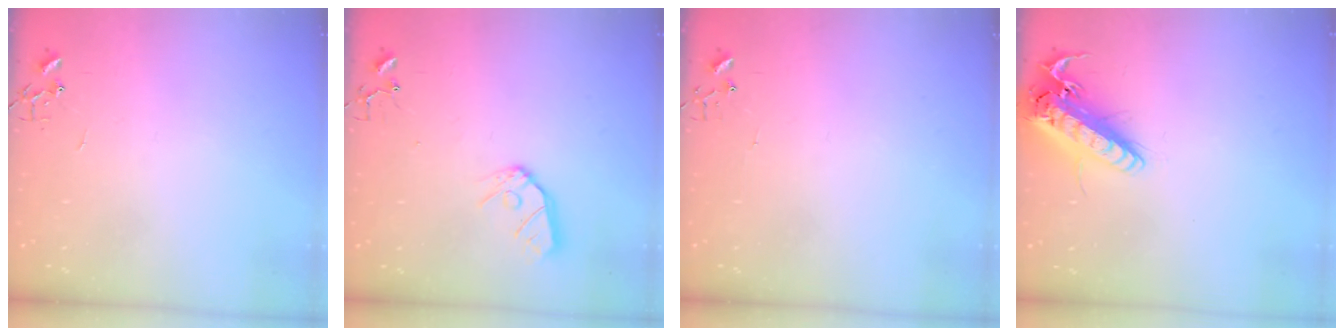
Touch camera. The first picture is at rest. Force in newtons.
{"total": 9.7, "press": 9.7, "slide": 0.9}
{"total": 3.6, "press": 3.6, "slide": 0.4}
{"total": 19.1, "press": 18.8, "slide": 3.3}